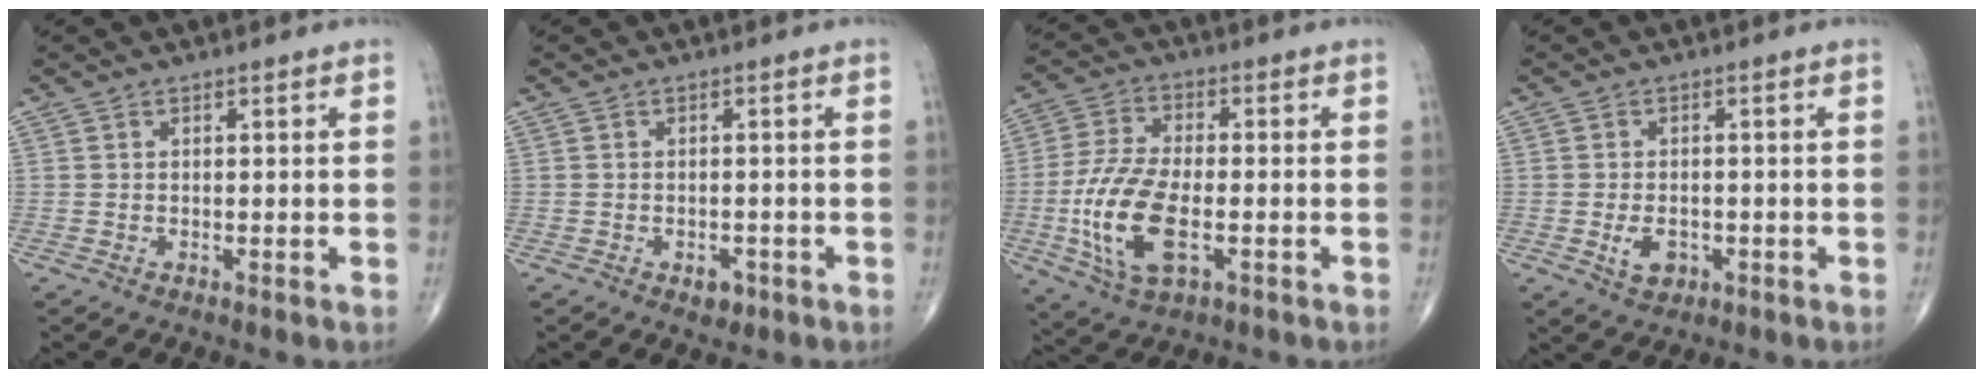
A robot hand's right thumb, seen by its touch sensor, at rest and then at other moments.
{"total": 2.1, "force": [-1.1, 1.4, 1.1], "torque": [-0.007, 0.003, -0.009]}
{"total": 14.2, "force": [-3.2, 6.8, 12.1], "torque": [-0.253, 0.008, -0.056]}
{"total": 3.9, "force": [-1.2, 2.7, 2.6], "torque": [-0.039, 0.001, -0.012]}